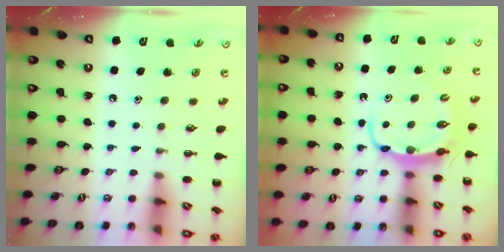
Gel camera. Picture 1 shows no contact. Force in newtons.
{"total": 5.9, "press": 5.9, "slide": 0.6}